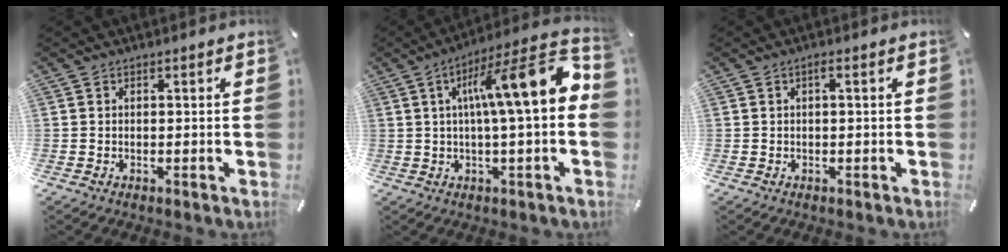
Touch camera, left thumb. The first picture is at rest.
{"total": 15.4, "force": [3.4, 2.3, 14.9], "torque": [-0.236, -0.014, 0.042]}
{"total": 1.2, "force": [0.0, 0.1, 1.2], "torque": [-0.021, 0.000, -0.001]}